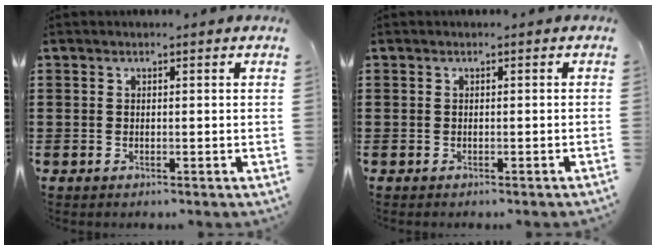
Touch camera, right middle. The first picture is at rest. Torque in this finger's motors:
{"motor_torque": [0.07, -0.07, 0.01, 0.00]}